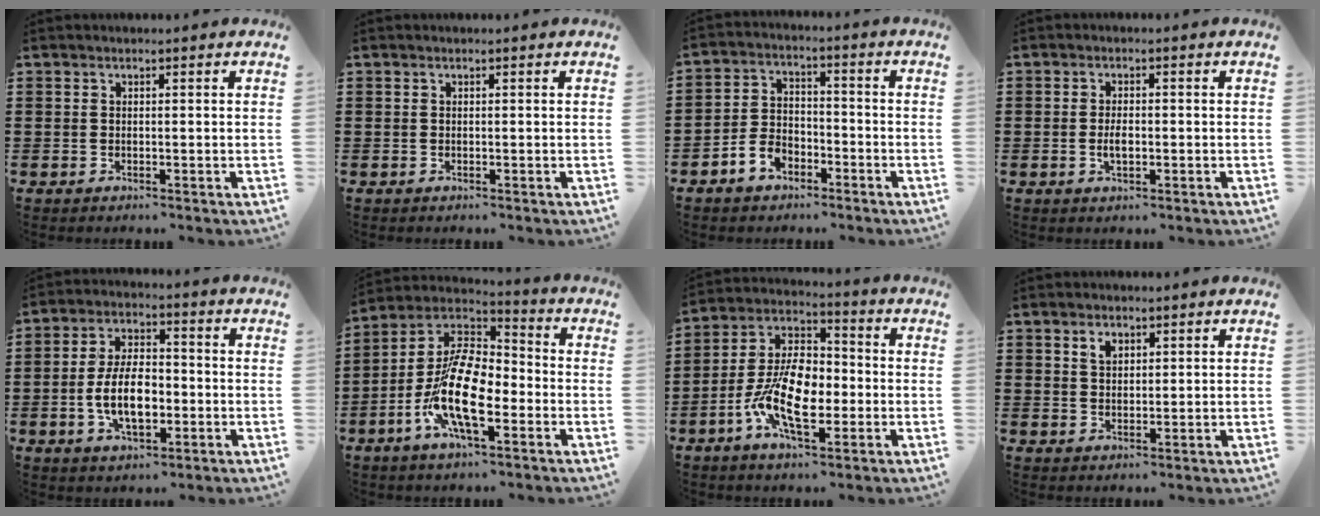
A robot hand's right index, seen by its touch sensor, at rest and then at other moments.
{"total": 0.0}
{"total": 4.8, "force": [-3.1, 3.0, 2.0], "torque": [-0.057, 0.007, -0.066]}
{"total": 2.6, "force": [-0.4, 1.2, 2.2], "torque": [-0.042, 0.002, -0.007]}
{"total": 8.9, "force": [-1.9, 4.5, 7.5], "torque": [-0.155, 0.000, -0.042]}
{"total": 13.9, "force": [-4.9, 5.9, 11.5], "torque": [-0.273, -0.004, -0.101]}
{"total": 11.3, "force": [-3.4, 5.9, 9.0], "torque": [-0.207, 0.002, -0.068]}
{"total": 2.1, "force": [1.3, 1.3, 1.0], "torque": [-0.024, 0.005, 0.024]}